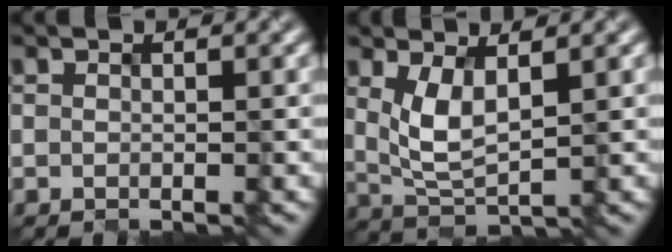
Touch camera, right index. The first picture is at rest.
{"total": 3.2, "force": [0.8, 1.3, 2.8], "torque": [-0.071, -0.009, 0.030]}